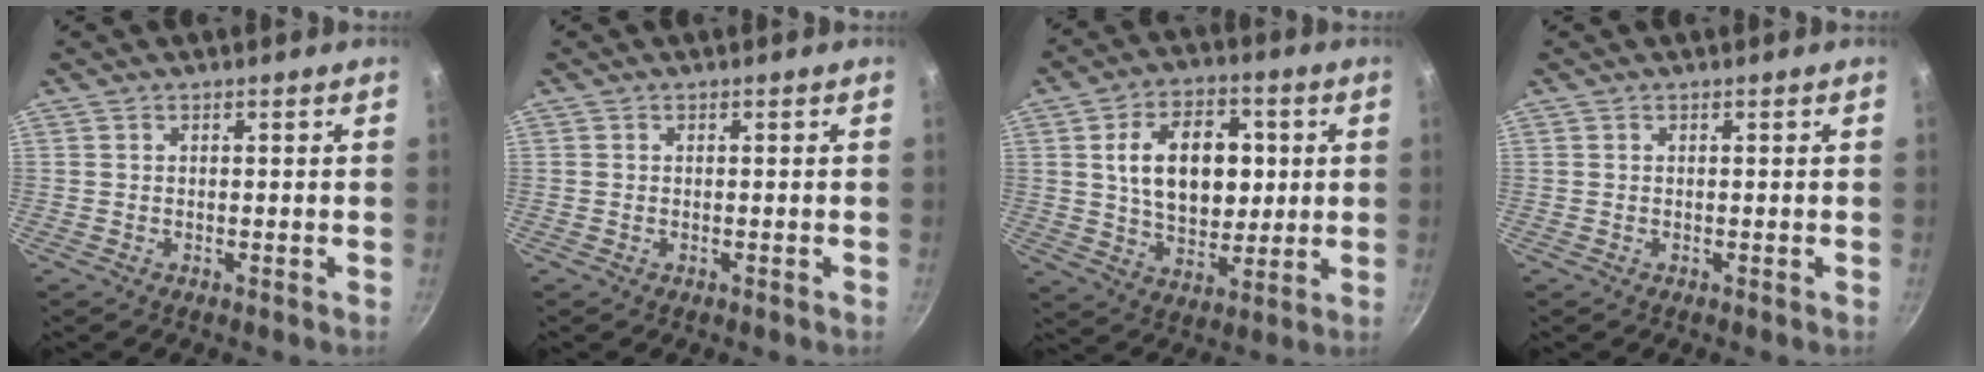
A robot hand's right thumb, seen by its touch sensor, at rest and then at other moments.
{"total": 0.0}
{"total": 16.4, "force": [2.9, 10.9, 11.9], "torque": [-0.151, -0.001, 0.047]}
{"total": 0.0}